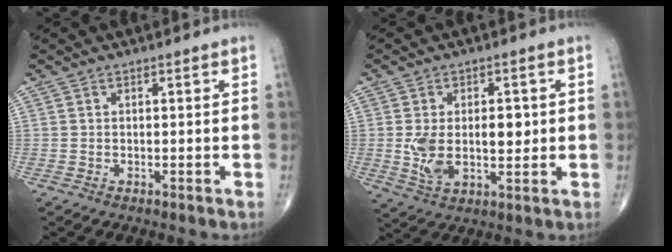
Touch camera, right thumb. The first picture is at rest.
{"total": 9.8, "force": [0.3, 5.6, 8.0], "torque": [-0.128, -0.004, 0.015]}